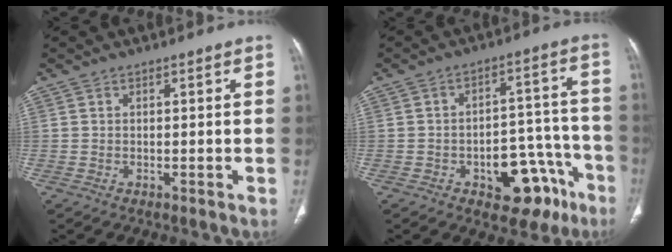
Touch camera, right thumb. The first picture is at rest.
{"total": 14.3, "force": [-7.0, 8.1, 9.4], "torque": [-0.077, 0.061, -0.085]}